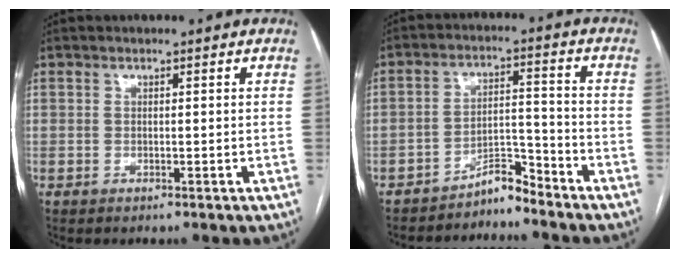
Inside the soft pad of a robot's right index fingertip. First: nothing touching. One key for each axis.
{"total": 4.3, "fx": -4.2, "fy": 0.8, "fz": 0.8, "tx": -0.001, "ty": 0.012, "tz": -0.073}